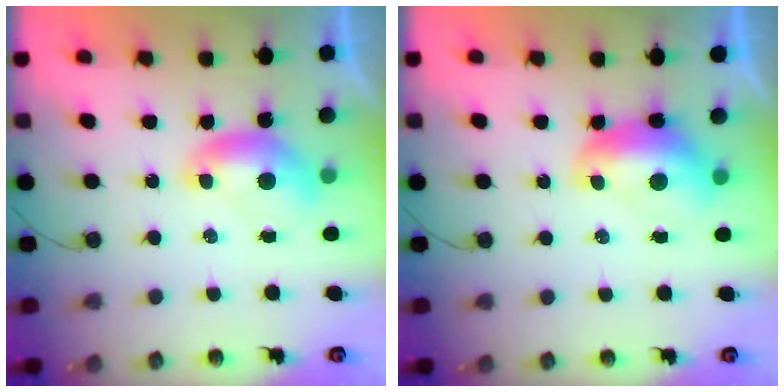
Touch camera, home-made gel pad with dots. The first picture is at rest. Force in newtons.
{"total": 1.7, "press": 1.6, "slide": 0.6}